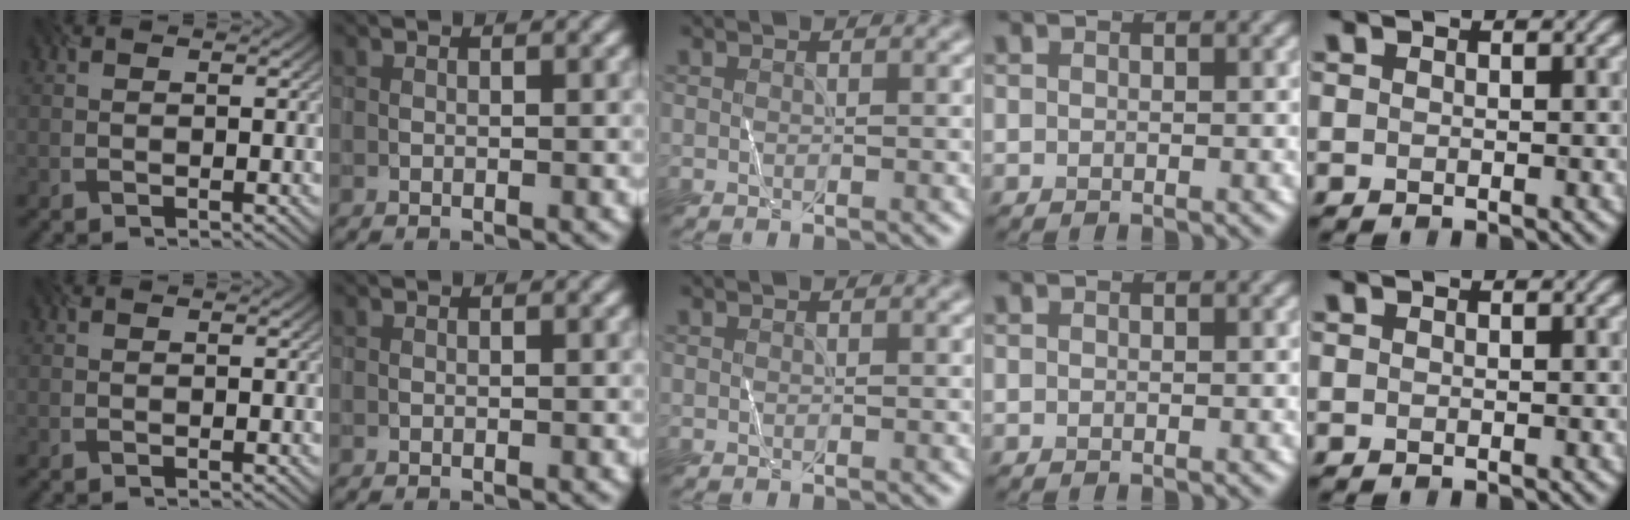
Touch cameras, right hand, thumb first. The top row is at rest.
{}